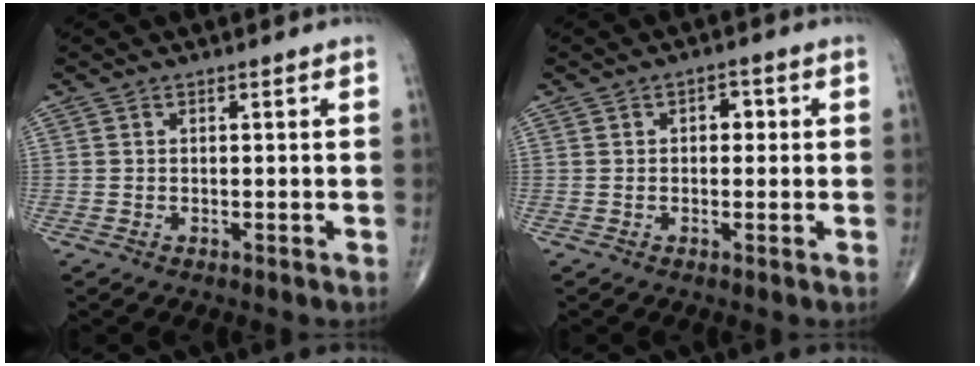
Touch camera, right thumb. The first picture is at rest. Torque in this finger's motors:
{"motor_torque": [0.86, 2.71, 0.16, -0.04, 0.00]}